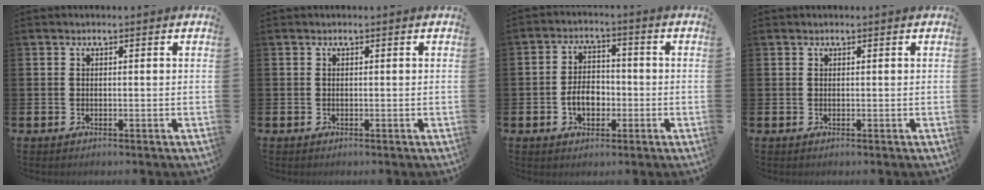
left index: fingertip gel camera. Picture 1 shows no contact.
{"total": 0.0}
{"total": 4.6, "force": [-1.4, 3.1, 3.1], "torque": [-0.040, 0.000, -0.032]}
{"total": 0.0}